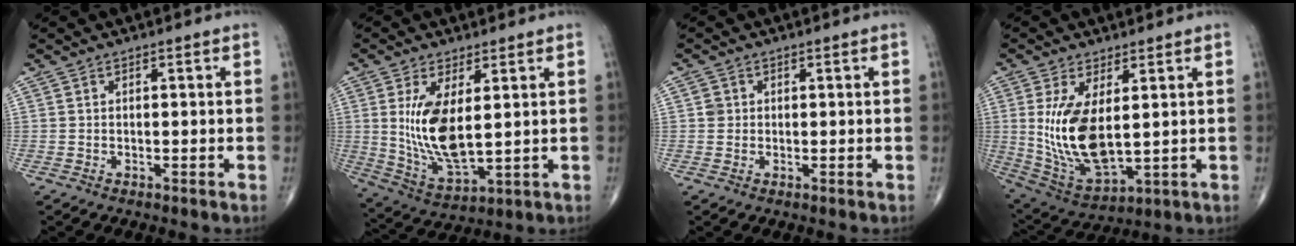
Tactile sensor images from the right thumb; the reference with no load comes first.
{"total": 12.3, "force": [2.0, 5.1, 11.0], "torque": [-0.215, -0.027, 0.055]}
{"total": 1.4, "force": [0.2, 1.4, 0.4], "torque": [0.001, 0.002, 0.003]}
{"total": 14.0, "force": [1.7, 6.4, 12.4], "torque": [-0.243, -0.024, 0.054]}